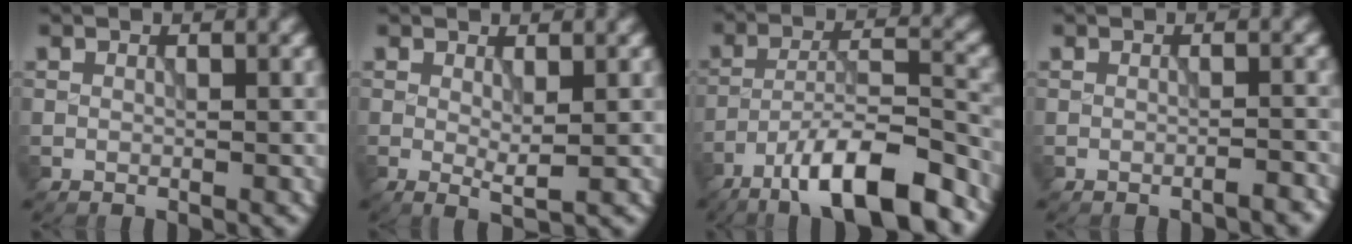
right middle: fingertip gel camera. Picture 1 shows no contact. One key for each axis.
{"total": 1.7, "fx": 0.3, "fy": 0.2, "fz": 1.6, "tx": -0.029, "ty": -0.007, "tz": 0.008}
{"total": 11.3, "fx": -7.8, "fy": 2.7, "fz": 7.7, "tx": -0.124, "ty": 0.013, "tz": -0.137}
{"total": 1.4, "fx": -1.1, "fy": 0.3, "fz": 0.9, "tx": -0.007, "ty": 0.004, "tz": -0.019}